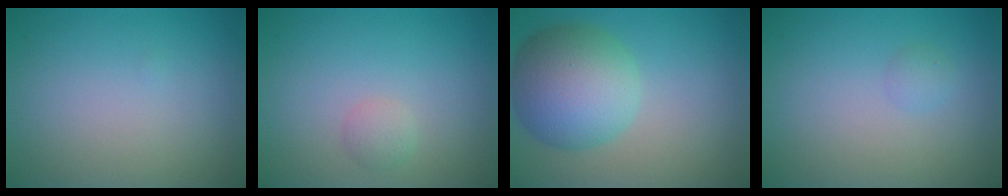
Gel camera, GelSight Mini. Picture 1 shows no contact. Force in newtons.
{"total": 1.1, "press": 1.1, "slide": 0.1}
{"total": 8.0, "press": 8.0, "slide": 0.4}
{"total": 0.9, "press": 0.9, "slide": 0.0}